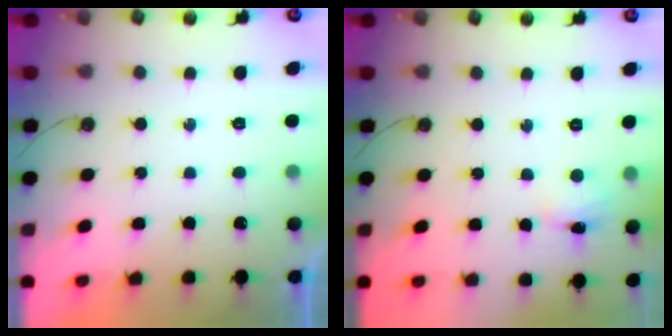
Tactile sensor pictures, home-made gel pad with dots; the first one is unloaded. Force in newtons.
{"total": 3.3, "press": 3.3, "slide": 0.6}